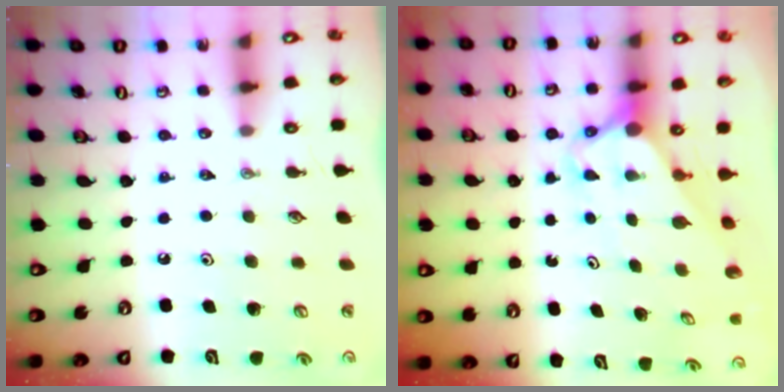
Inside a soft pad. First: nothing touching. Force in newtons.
{"total": 2.9, "press": 2.9, "slide": 0.3}